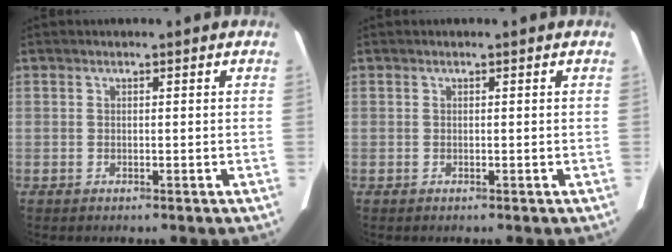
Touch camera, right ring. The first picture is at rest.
{"total": 0.0}